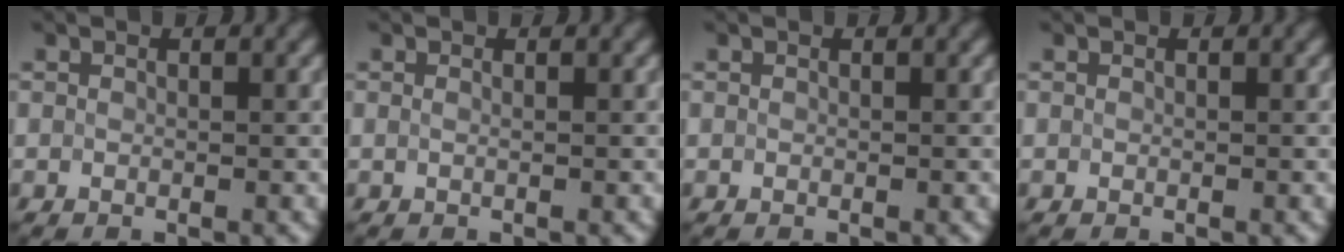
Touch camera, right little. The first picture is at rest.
{"total": 1.1, "force": [0.7, 0.6, 0.6], "torque": [0.002, -0.002, -0.009]}
{"total": 0.0}
{"total": 0.0}